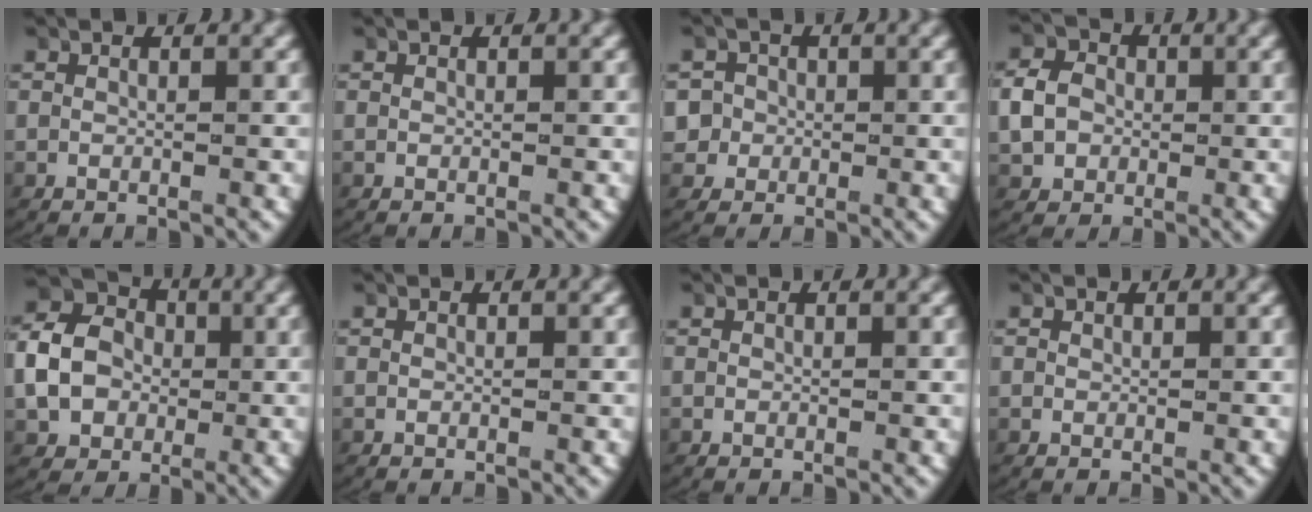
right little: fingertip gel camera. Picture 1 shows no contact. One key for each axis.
{"total": 0.0}
{"total": 5.0, "fx": -0.1, "fy": 4.7, "fz": 1.5, "tx": -0.046, "ty": -0.011, "tz": -0.005}
{"total": 3.6, "fx": 0.0, "fy": 3.1, "fz": 1.7, "tx": -0.042, "ty": 0.003, "tz": -0.001}
{"total": 6.6, "fx": 0.0, "fy": 5.5, "fz": 3.6, "tx": -0.073, "ty": -0.002, "tz": -0.002}
{"total": 0.0}
{"total": 0.0}
{"total": 0.0}